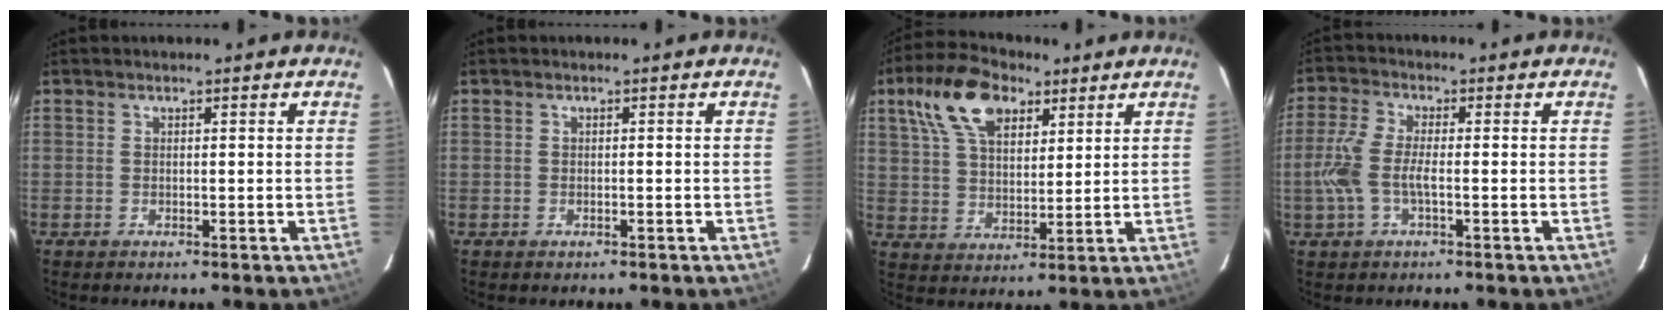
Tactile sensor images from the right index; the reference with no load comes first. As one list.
[{"total": 0.0}, {"total": 13.9, "force": [7.4, 7.4, 9.2], "torque": [-0.180, 0.035, 0.133]}, {"total": 7.1, "force": [-1.4, 2.4, 6.5], "torque": [-0.146, 0.000, -0.028]}]